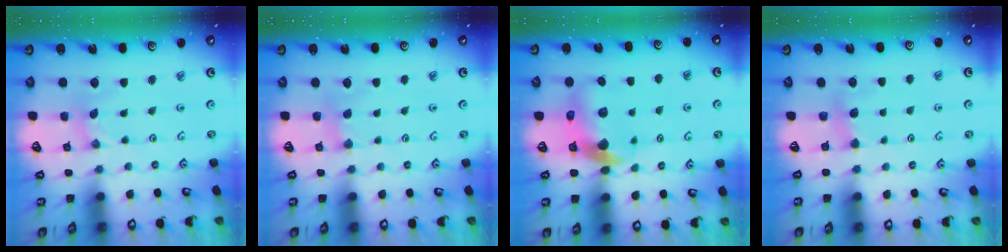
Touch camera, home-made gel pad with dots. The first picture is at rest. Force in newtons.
{"total": 2.8, "press": 2.8, "slide": 0.4}
{"total": 10.0, "press": 9.9, "slide": 1.6}
{"total": 4.2, "press": 4.1, "slide": 0.8}